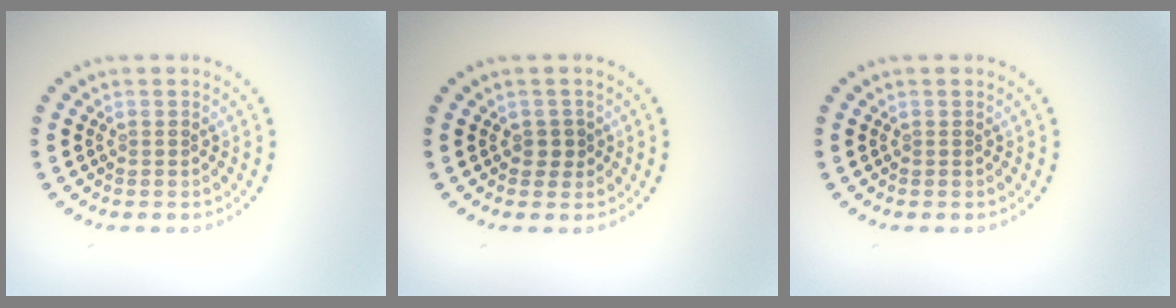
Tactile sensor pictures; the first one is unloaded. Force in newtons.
{"total": 1.2, "press": 1.1, "slide": 0.4}
{"total": 0.0}